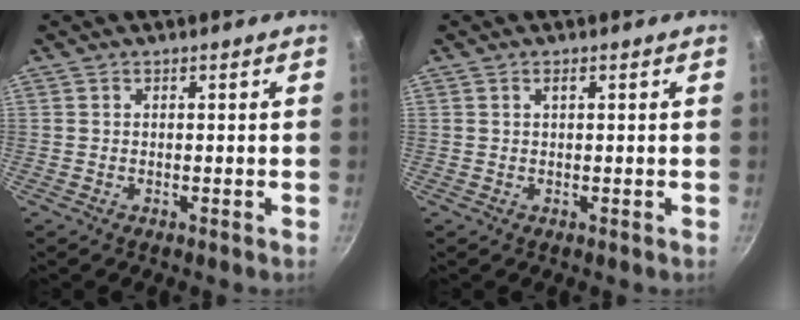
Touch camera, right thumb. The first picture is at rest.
{"total": 0.7, "force": [0.3, 0.2, 0.7], "torque": [-0.012, 0.003, 0.006]}